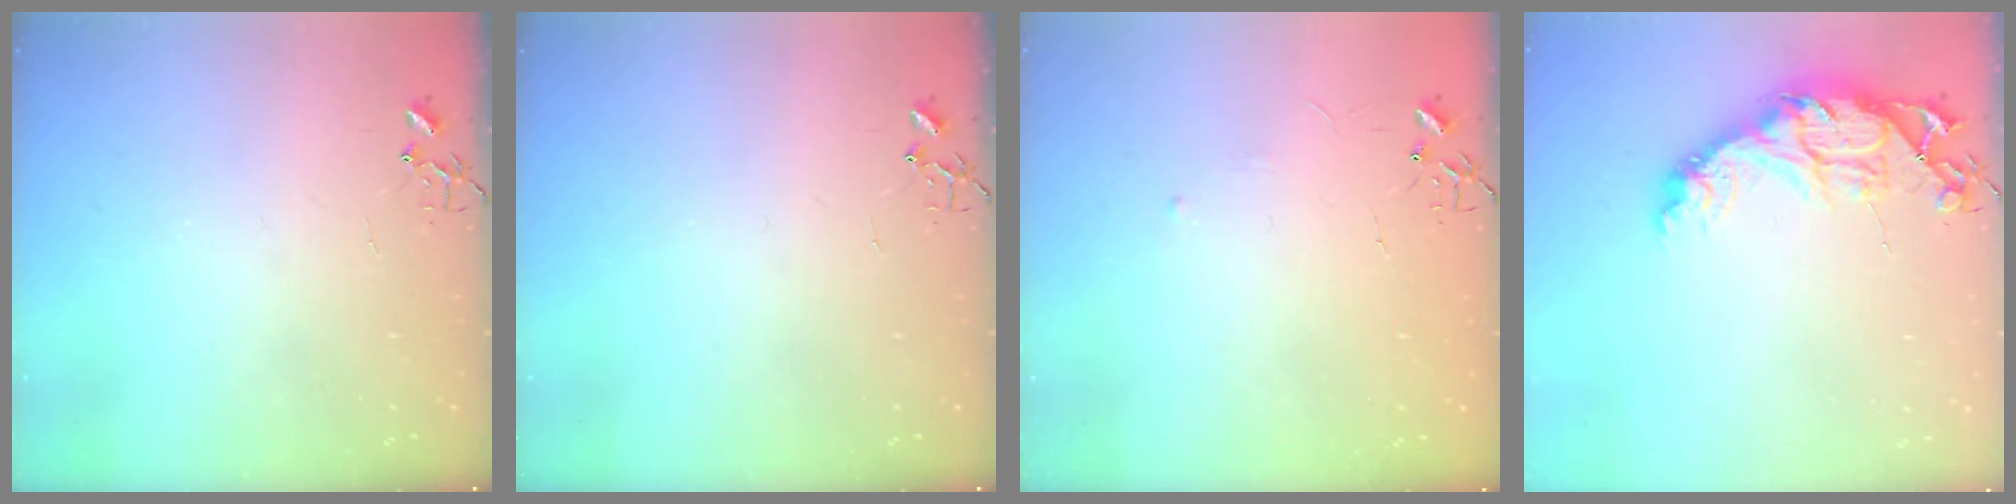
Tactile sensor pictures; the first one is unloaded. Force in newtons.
{"total": 0.0}
{"total": 2.9, "press": 2.9, "slide": 0.4}
{"total": 15.5, "press": 15.4, "slide": 1.3}